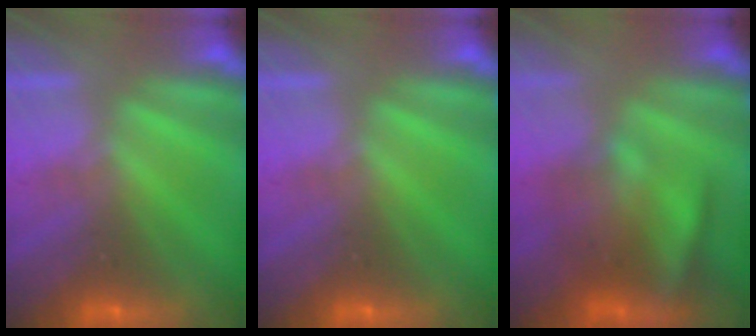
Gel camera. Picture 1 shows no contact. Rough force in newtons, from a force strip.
{"total": 0.0}
{"total": 3.5}